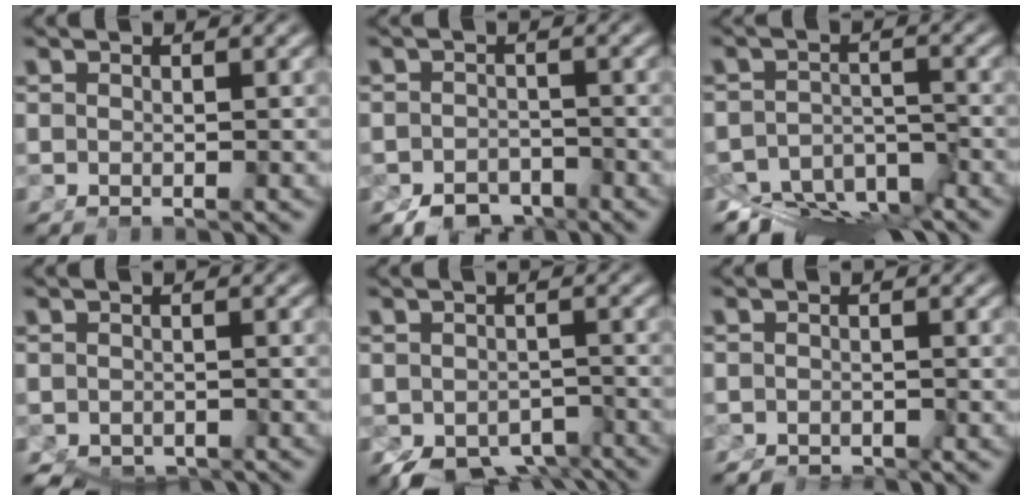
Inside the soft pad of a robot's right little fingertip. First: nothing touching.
{"total": 3.9, "force": [-3.2, 2.1, 0.8], "torque": [0.002, -0.018, -0.048]}
{"total": 8.7, "force": [-5.4, 5.3, 4.4], "torque": [-0.065, -0.021, -0.087]}
{"total": 4.0, "force": [-3.2, 2.0, 1.5], "torque": [-0.035, -0.035, -0.036]}
{"total": 7.5, "force": [-4.9, 4.4, 3.5], "torque": [-0.047, -0.040, -0.060]}
{"total": 2.3, "force": [-2.2, 0.4, 0.1], "torque": [0.000, -0.018, -0.027]}